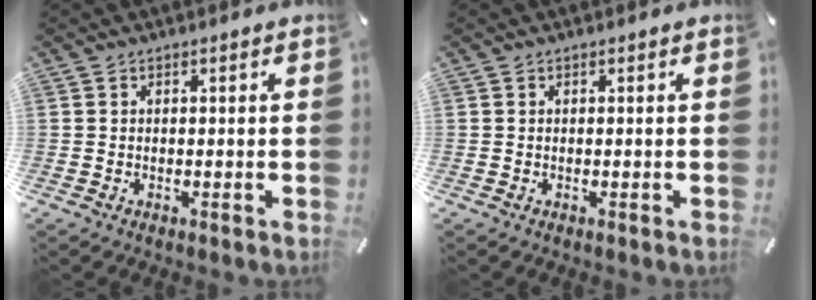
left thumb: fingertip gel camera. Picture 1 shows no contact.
{"total": 0.0}